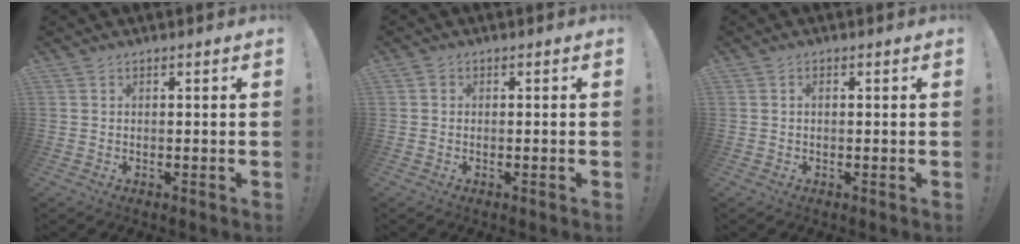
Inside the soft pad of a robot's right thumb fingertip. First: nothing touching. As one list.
[{"total": 0.6, "force": [-0.2, 0.4, 0.3], "torque": [-0.007, 0.002, -0.003]}, {"total": 0.8, "force": [0.0, 0.4, 0.7], "torque": [-0.016, 0.003, -0.001]}]